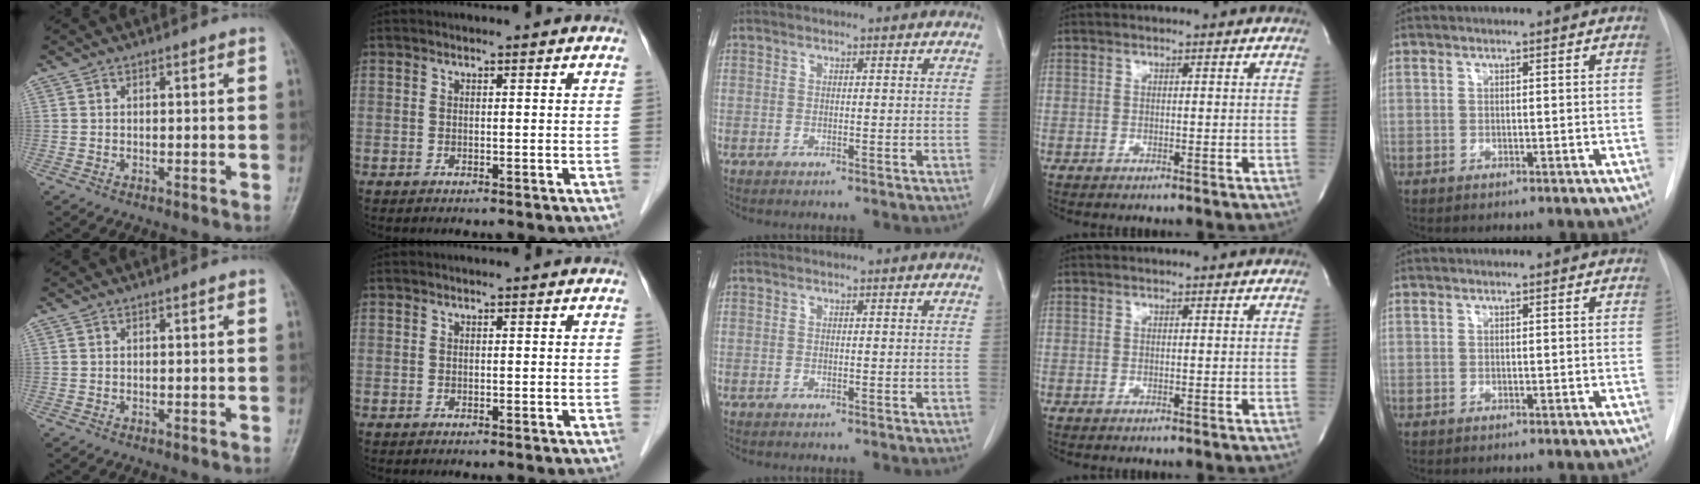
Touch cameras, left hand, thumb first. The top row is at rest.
{}